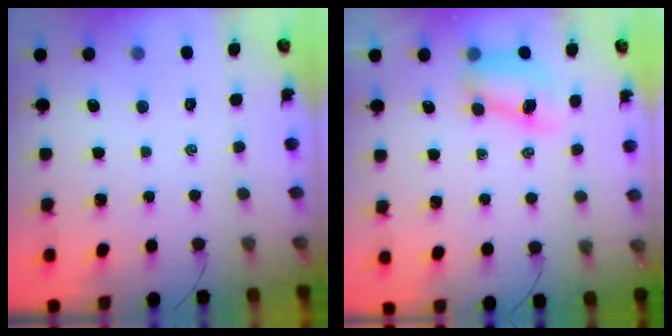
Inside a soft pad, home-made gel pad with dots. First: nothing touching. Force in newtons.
{"total": 8.4, "press": 8.3, "slide": 1.1}